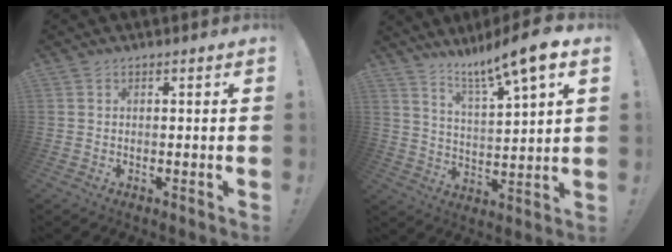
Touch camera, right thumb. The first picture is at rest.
{"total": 11.5, "force": [8.9, 0.2, 7.3], "torque": [-0.123, -0.063, 0.140]}